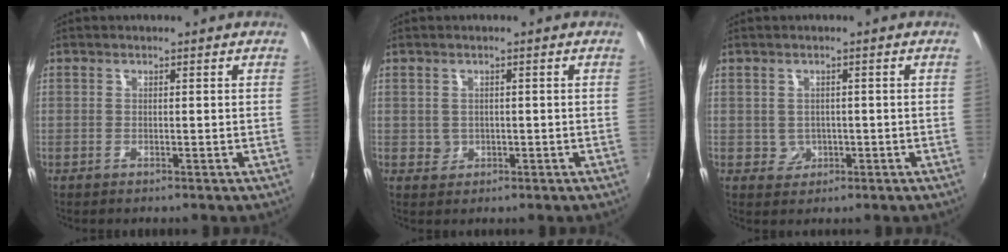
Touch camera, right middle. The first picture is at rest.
{"total": 1.7, "force": [0.1, 1.6, 0.3], "torque": [0.000, 0.001, 0.003]}
{"total": 2.4, "force": [-0.2, 2.4, 0.4], "torque": [-0.007, 0.003, 0.002]}